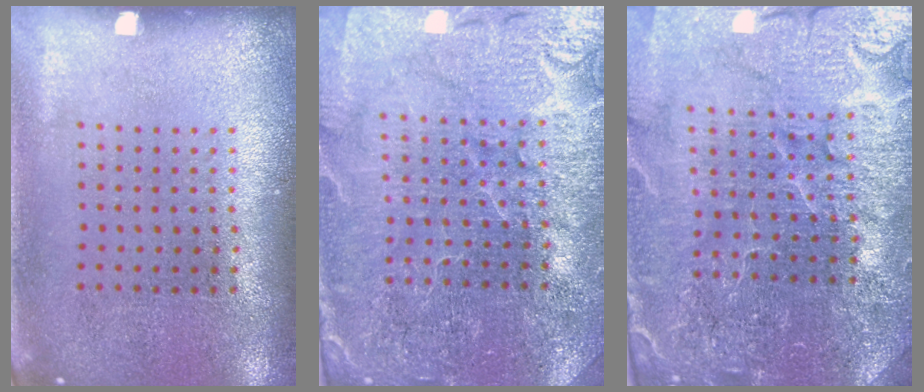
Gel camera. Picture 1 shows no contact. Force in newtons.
{"total": 4.2, "press": 3.9, "slide": 1.3}
{"total": 5.4, "press": 4.9, "slide": 2.1}